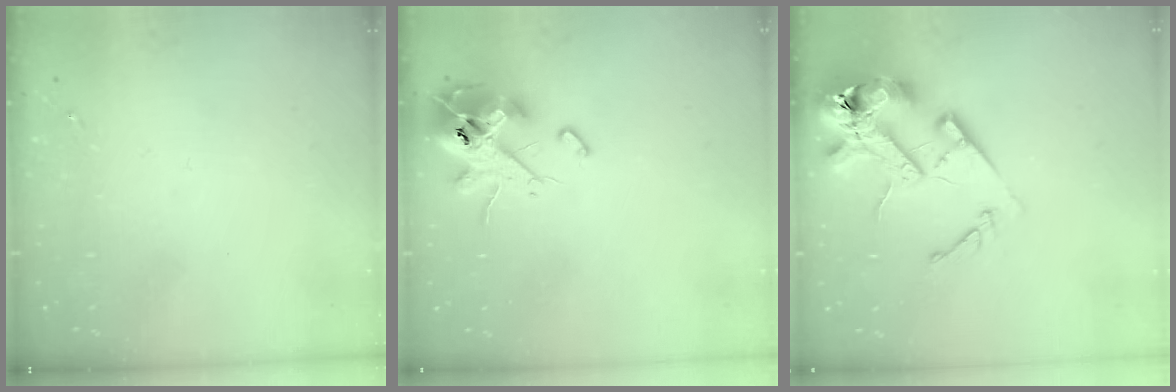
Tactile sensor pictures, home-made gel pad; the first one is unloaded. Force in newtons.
{"total": 13.9, "press": 13.7, "slide": 2.3}
{"total": 17.7, "press": 17.6, "slide": 2.4}